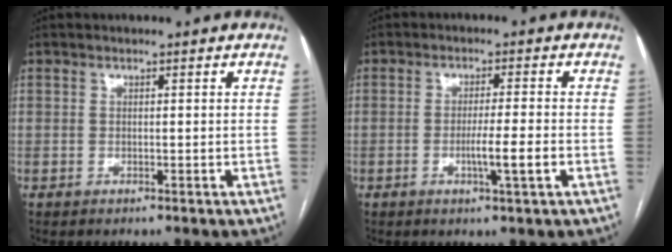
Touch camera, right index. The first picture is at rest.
{"total": 2.9, "force": [-0.9, -0.2, 2.8], "torque": [-0.048, -0.004, -0.015]}